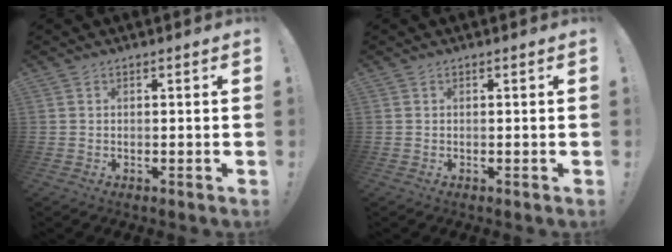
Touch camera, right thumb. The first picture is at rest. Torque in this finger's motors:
{"motor_torque": [-0.04, -0.04, 0.04, 0.04, 0.00]}